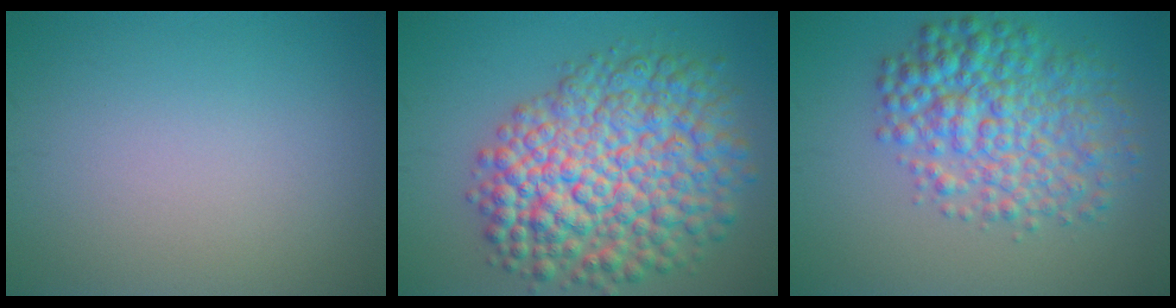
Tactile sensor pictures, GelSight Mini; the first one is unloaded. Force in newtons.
{"total": 11.8, "press": 11.8, "slide": 0.4}
{"total": 7.0, "press": 7.0, "slide": 0.1}